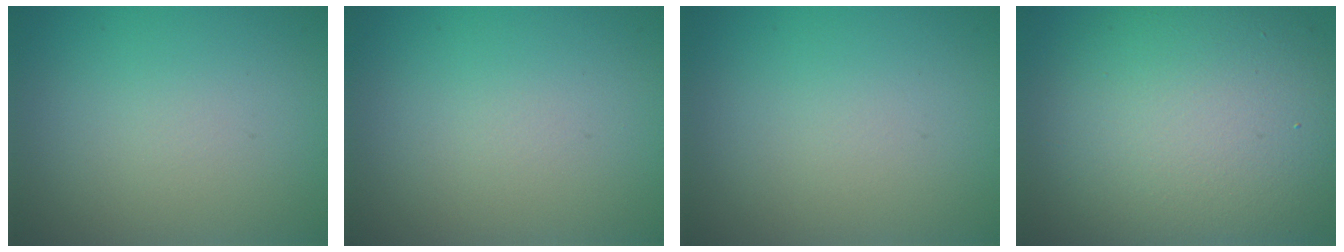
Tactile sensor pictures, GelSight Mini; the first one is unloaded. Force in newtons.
{"total": 0.0}
{"total": 0.0}
{"total": 12.3, "press": 12.3, "slide": 0.6}